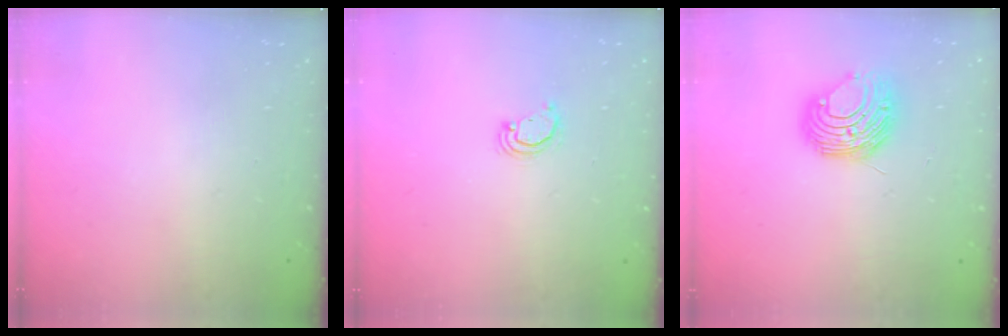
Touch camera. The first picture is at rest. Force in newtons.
{"total": 2.2, "press": 2.2, "slide": 0.3}
{"total": 10.3, "press": 10.2, "slide": 1.1}